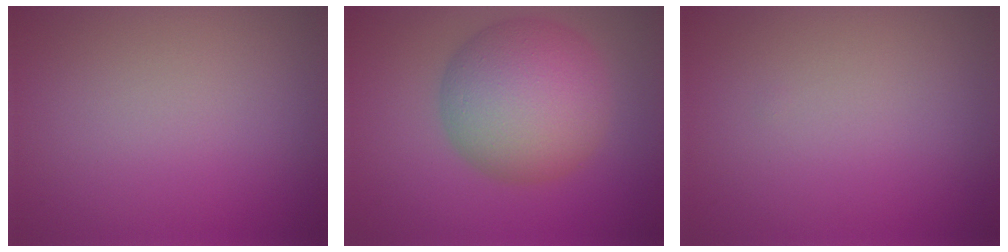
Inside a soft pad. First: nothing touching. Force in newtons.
{"total": 9.1, "press": 9.1, "slide": 0.3}
{"total": 0.0}